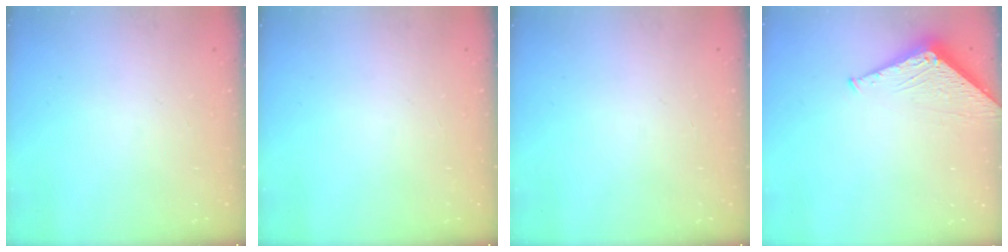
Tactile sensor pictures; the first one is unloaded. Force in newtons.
{"total": 0.0}
{"total": 0.0}
{"total": 4.9, "press": 4.8, "slide": 0.5}